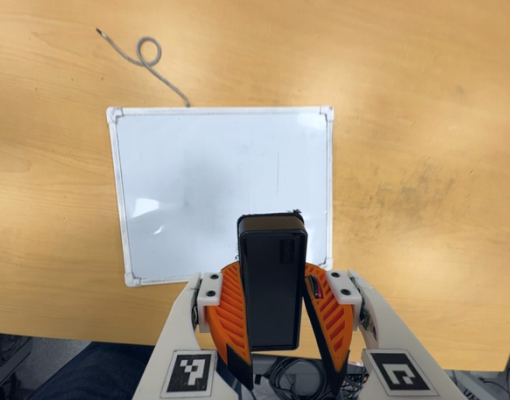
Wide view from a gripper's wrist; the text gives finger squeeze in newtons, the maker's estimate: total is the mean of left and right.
{"total": 8.5, "left": 9.1, "right": 7.9}